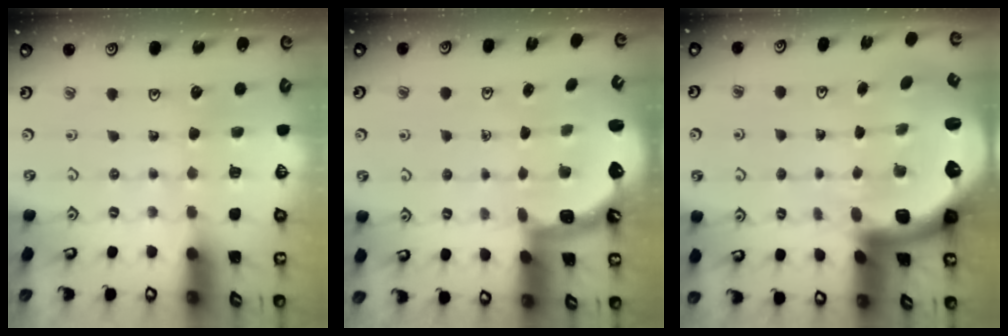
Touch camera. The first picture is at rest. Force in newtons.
{"total": 2.8, "press": 2.5, "slide": 1.2}
{"total": 8.8, "press": 8.6, "slide": 1.9}